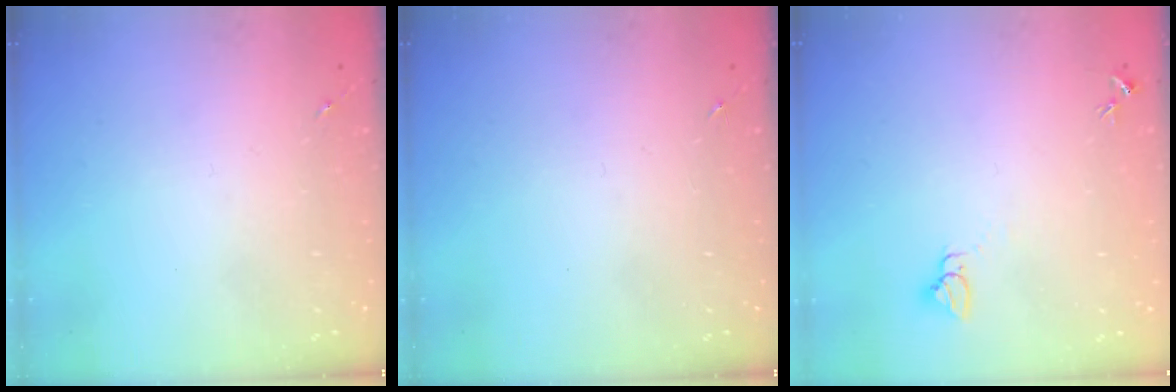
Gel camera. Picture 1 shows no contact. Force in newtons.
{"total": 0.0}
{"total": 2.7, "press": 2.7, "slide": 0.1}